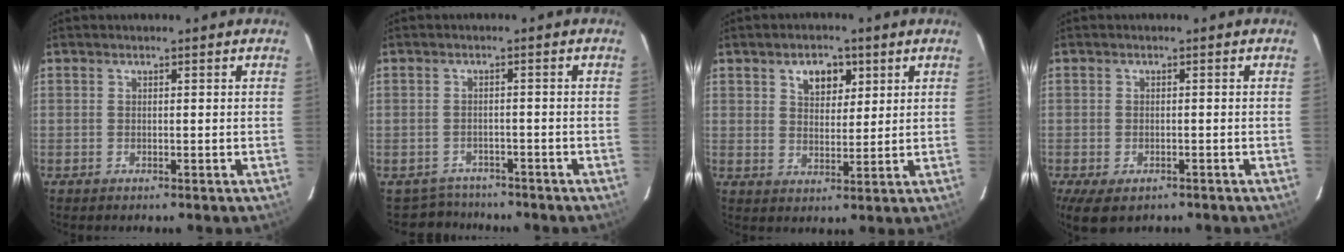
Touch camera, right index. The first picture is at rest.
{"total": 4.7, "force": [-4.1, 2.2, -0.4], "torque": [-0.005, 0.009, -0.064]}
{"total": 5.9, "force": [3.0, 3.6, 3.6], "torque": [-0.051, 0.007, 0.053]}
{"total": 6.8, "force": [-4.2, 3.3, 4.1], "torque": [-0.094, -0.028, -0.068]}